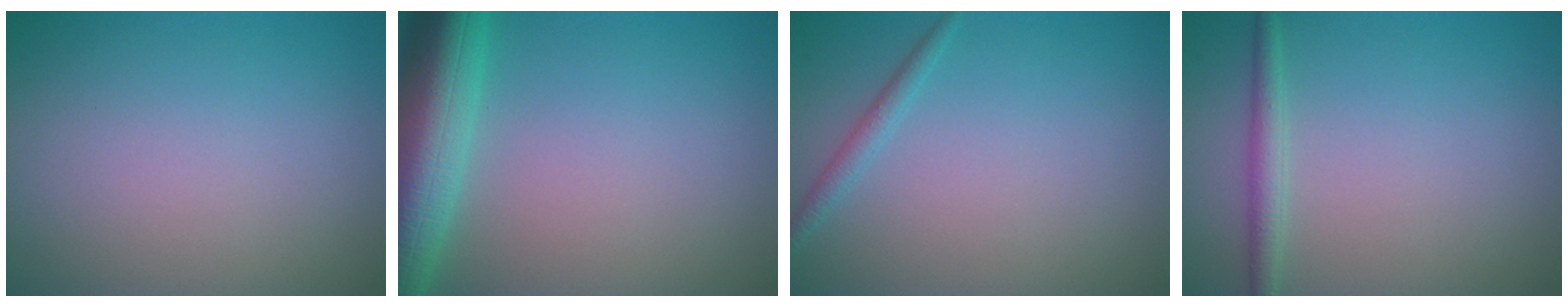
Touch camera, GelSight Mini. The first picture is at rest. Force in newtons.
{"total": 8.6, "press": 8.6, "slide": 0.2}
{"total": 1.3, "press": 1.3, "slide": 0.0}
{"total": 1.8, "press": 1.8, "slide": 0.1}